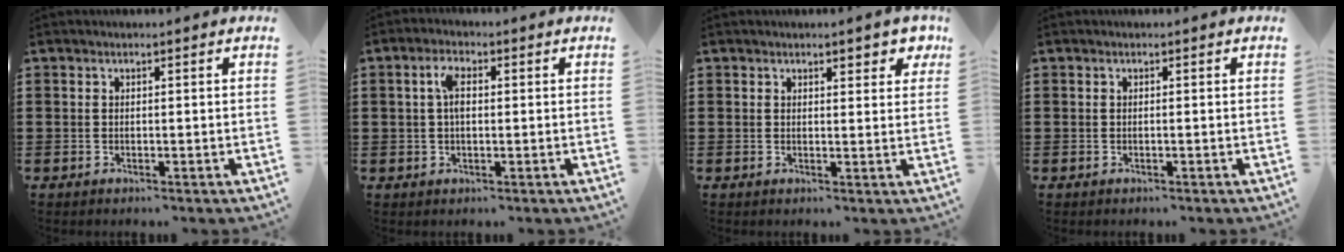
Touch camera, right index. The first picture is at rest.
{"total": 3.7, "force": [0.6, 1.7, 3.2], "torque": [-0.074, 0.007, 0.005]}
{"total": 2.3, "force": [1.8, 0.9, 1.2], "torque": [-0.011, 0.001, 0.028]}
{"total": 0.0}